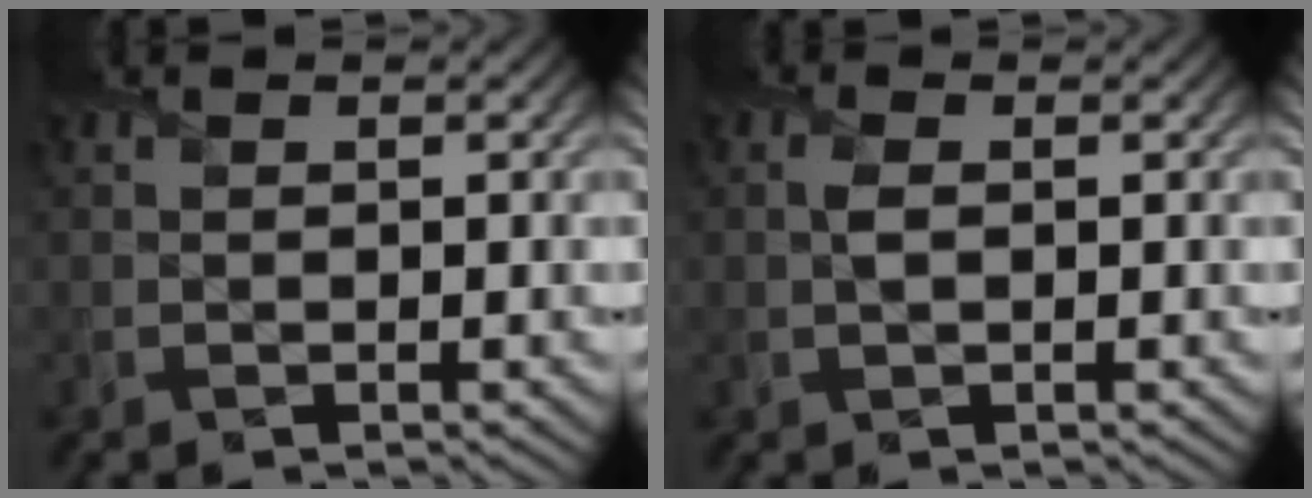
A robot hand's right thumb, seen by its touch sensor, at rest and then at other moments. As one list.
[{"total": 1.5, "force": [0.2, 0.7, 1.3], "torque": [-0.034, 0.002, 0.001]}]